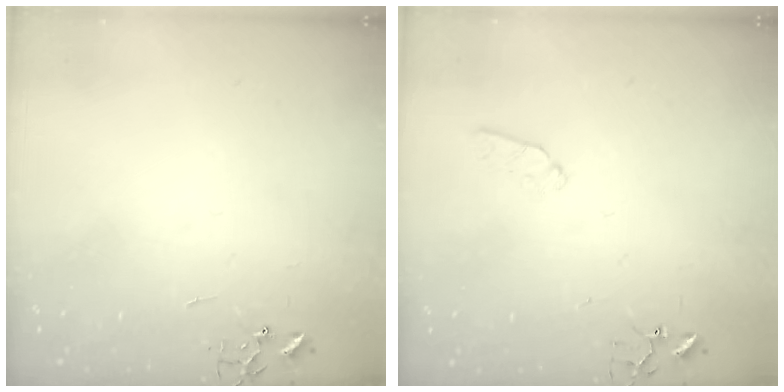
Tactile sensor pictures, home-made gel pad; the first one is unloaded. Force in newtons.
{"total": 5.3, "press": 5.2, "slide": 0.7}